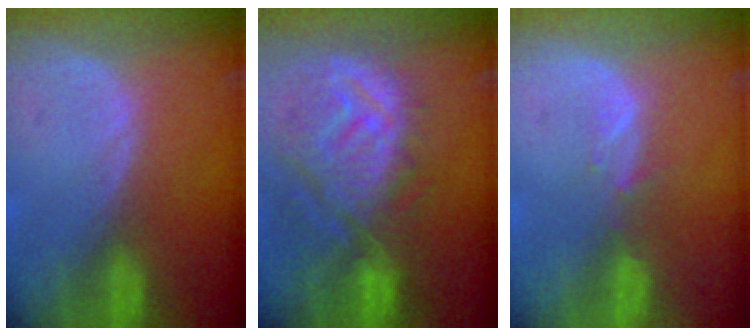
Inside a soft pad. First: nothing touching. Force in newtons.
{"total": 12.2, "press": 11.0, "slide": 5.4}
{"total": 1.7, "press": 1.5, "slide": 0.8}